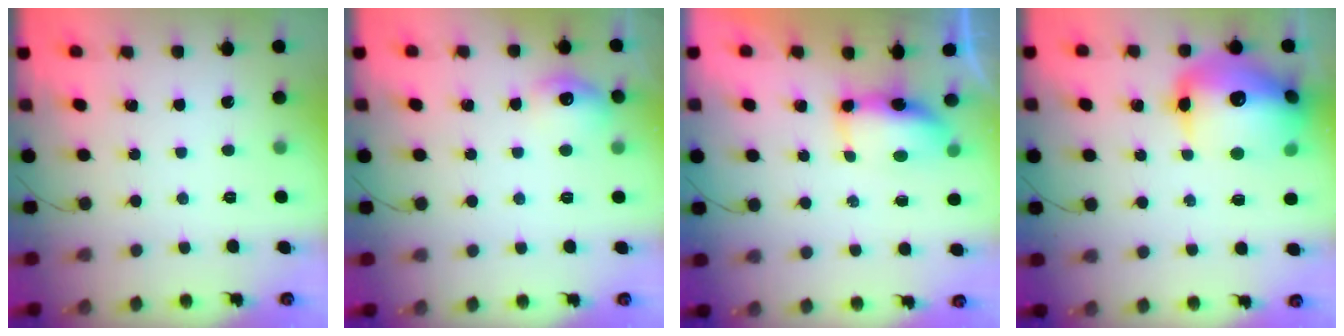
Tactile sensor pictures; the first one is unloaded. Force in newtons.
{"total": 9.3, "press": 9.3, "slide": 0.3}
{"total": 8.1, "press": 7.3, "slide": 3.6}
{"total": 22.4, "press": 22.0, "slide": 4.2}